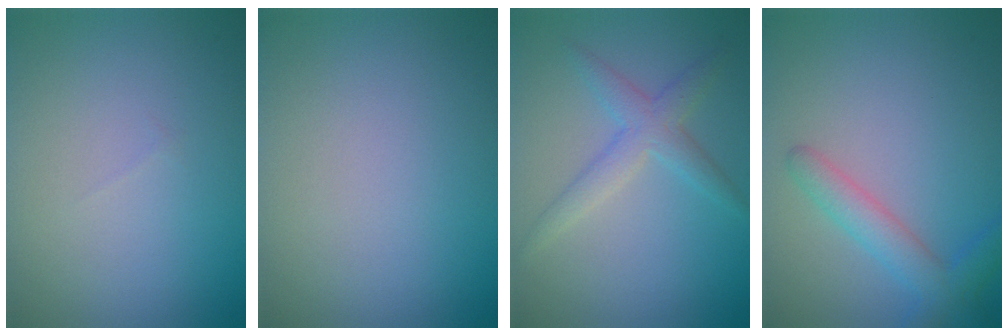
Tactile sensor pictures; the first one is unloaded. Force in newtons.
{"total": 0.0}
{"total": 2.6, "press": 2.6, "slide": 0.1}
{"total": 3.0, "press": 3.0, "slide": 0.2}